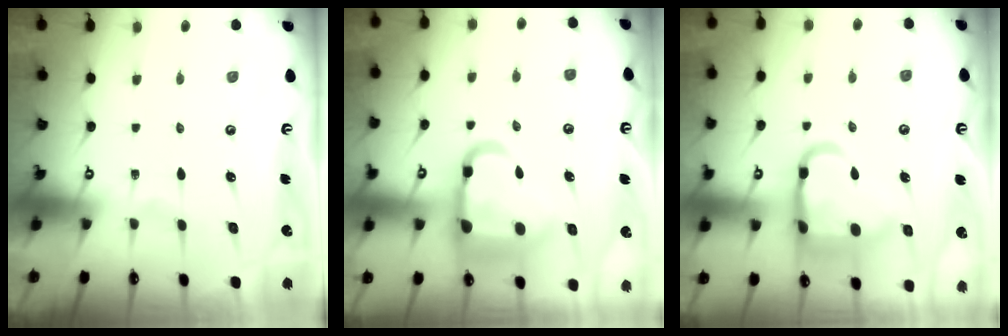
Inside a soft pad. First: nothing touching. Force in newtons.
{"total": 16.1, "press": 16.0, "slide": 1.8}
{"total": 17.3, "press": 17.2, "slide": 1.8}